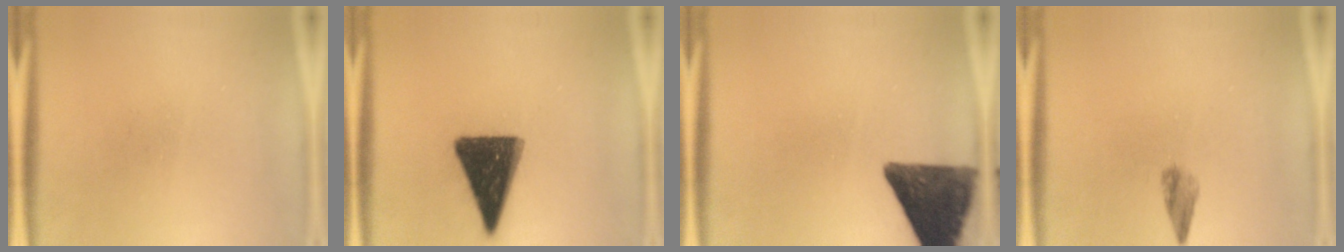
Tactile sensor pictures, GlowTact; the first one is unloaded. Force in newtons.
{"total": 15.4}
{"total": 13.0}
{"total": 2.0}